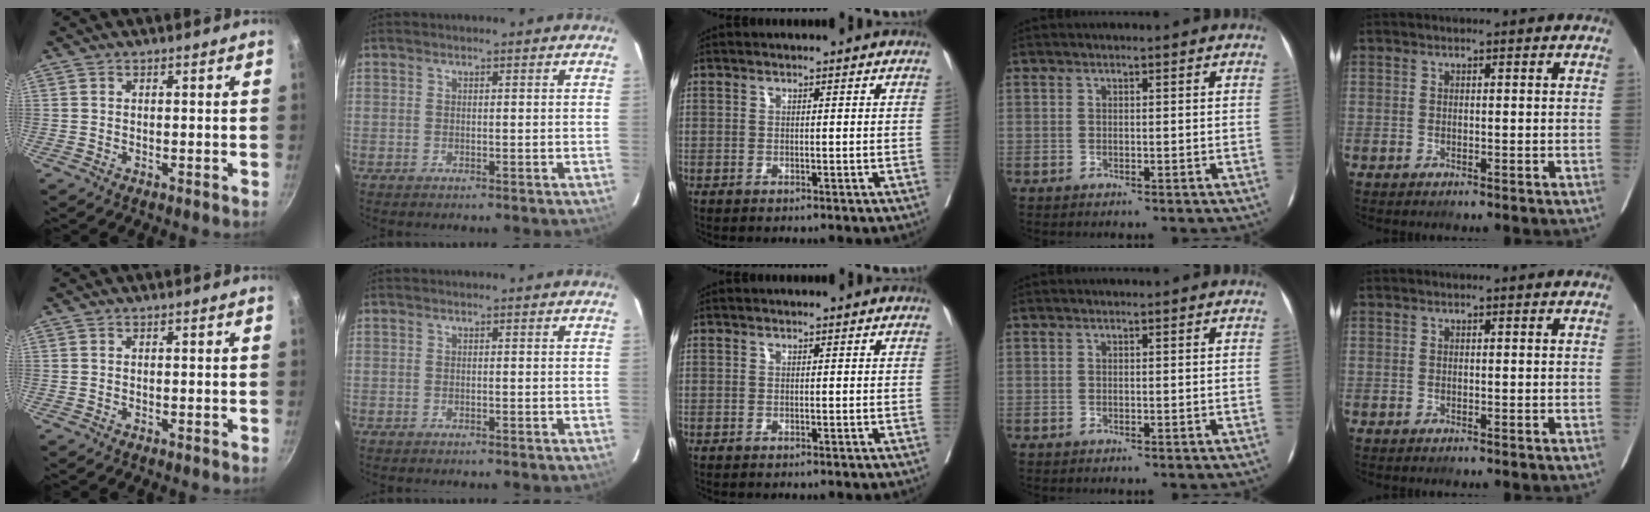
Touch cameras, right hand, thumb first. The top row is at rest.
{}